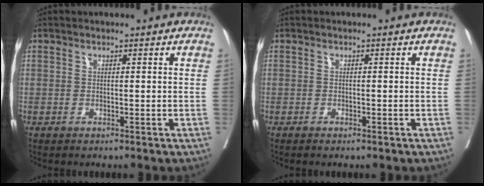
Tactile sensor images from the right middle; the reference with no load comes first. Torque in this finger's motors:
{"motor_torque": [-0.16, 0.06, -0.02, -0.01]}